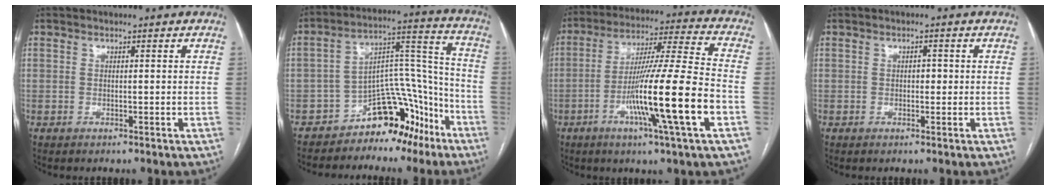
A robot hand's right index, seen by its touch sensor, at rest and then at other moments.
{"total": 12.1, "force": [-8.7, 6.3, 5.6], "torque": [-0.072, 0.077, -0.133]}
{"total": 17.7, "force": [-5.7, -0.8, 16.7], "torque": [-0.294, -0.011, -0.103]}
{"total": 1.3, "force": [0.0, 0.8, 1.0], "torque": [-0.012, 0.004, -0.002]}